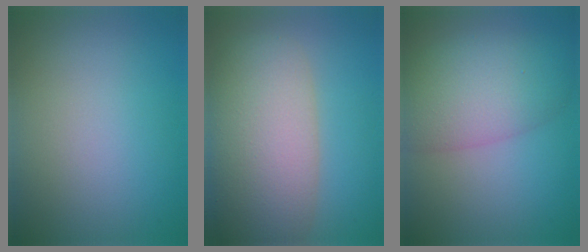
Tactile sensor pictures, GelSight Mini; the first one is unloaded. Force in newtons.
{"total": 10.1, "press": 10.1, "slide": 0.7}
{"total": 7.4, "press": 7.4, "slide": 0.2}